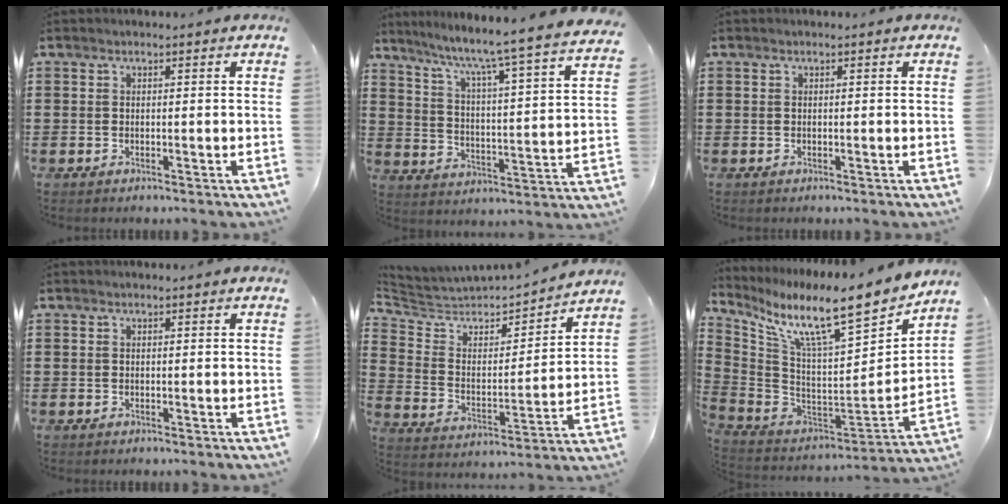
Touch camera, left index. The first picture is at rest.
{"total": 5.7, "force": [4.8, -1.3, 2.8], "torque": [-0.078, -0.055, 0.066]}
{"total": 0.0}
{"total": 0.0}
{"total": 4.3, "force": [3.8, 2.0, 0.9], "torque": [-0.047, -0.036, 0.057]}
{"total": 12.0, "force": [8.8, 1.5, 8.0], "torque": [-0.161, -0.075, 0.139]}